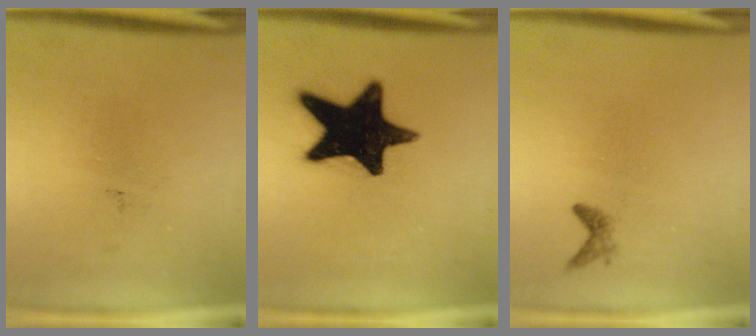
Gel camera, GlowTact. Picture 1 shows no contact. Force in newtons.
{"total": 18.1}
{"total": 0.9}